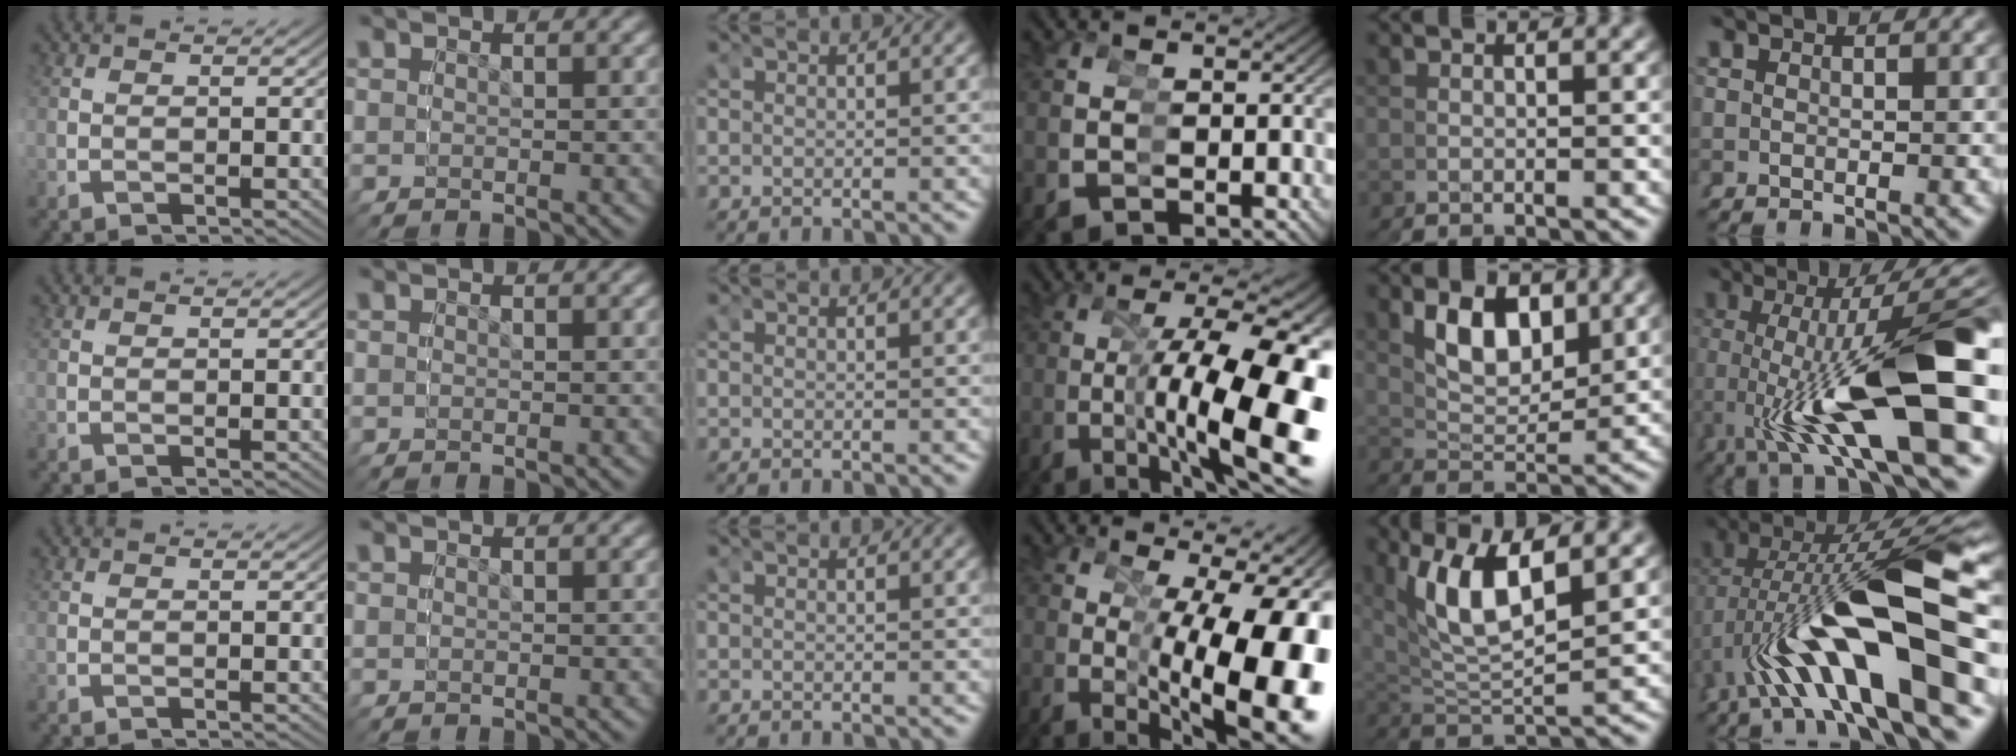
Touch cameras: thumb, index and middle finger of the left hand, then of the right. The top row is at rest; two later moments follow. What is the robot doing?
{"motion": "grasp_and_lifting", "object": "cubes"}